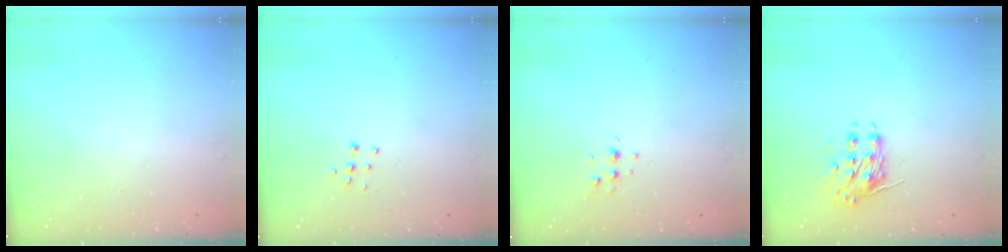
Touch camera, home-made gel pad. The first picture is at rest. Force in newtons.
{"total": 3.7, "press": 3.7, "slide": 0.2}
{"total": 4.1, "press": 3.7, "slide": 1.8}
{"total": 8.2, "press": 8.2, "slide": 0.3}